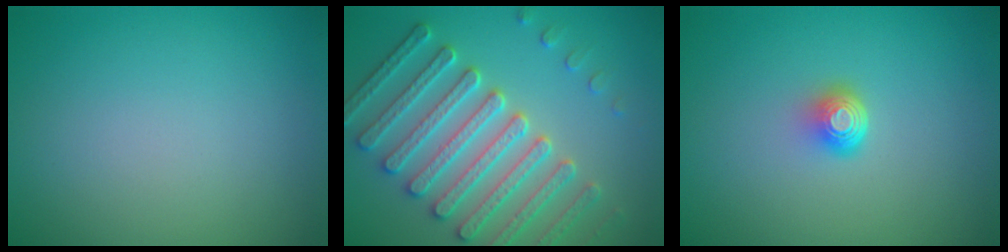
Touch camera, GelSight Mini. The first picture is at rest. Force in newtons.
{"total": 6.1, "press": 5.6, "slide": 2.2}
{"total": 2.0, "press": 1.3, "slide": 1.6}